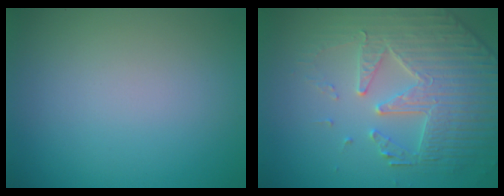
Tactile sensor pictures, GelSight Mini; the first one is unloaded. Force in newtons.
{"total": 5.3, "press": 5.0, "slide": 2.0}